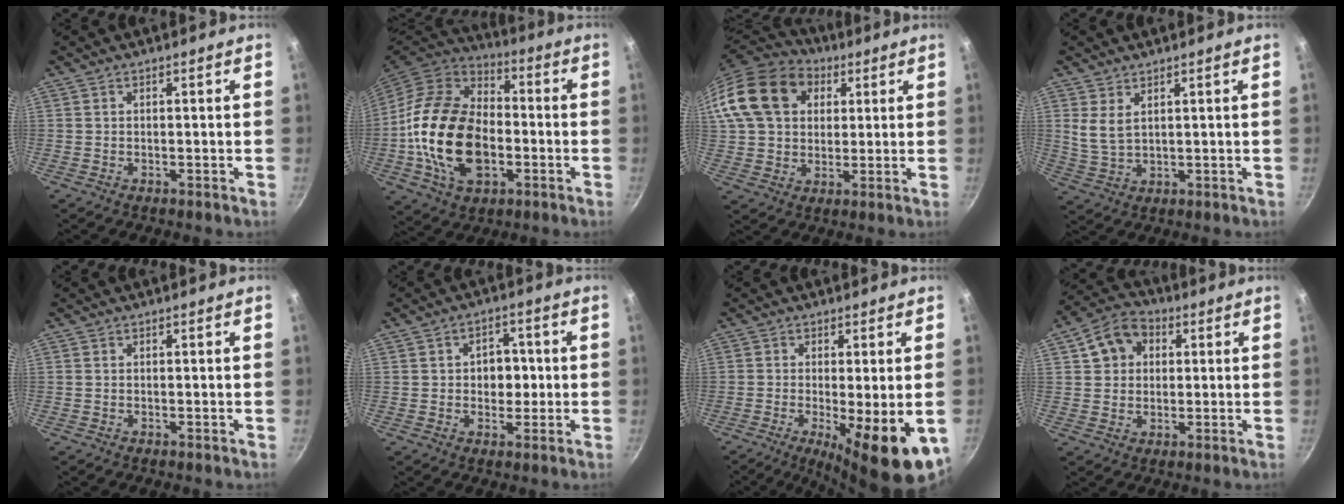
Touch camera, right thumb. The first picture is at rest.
{"total": 23.1, "force": [-3.6, 15.0, 17.2], "torque": [-0.295, 0.028, -0.068]}
{"total": 19.4, "force": [6.0, 14.7, 11.0], "torque": [-0.195, 0.016, 0.099]}
{"total": 4.5, "force": [2.1, 2.3, 3.2], "torque": [-0.060, -0.020, 0.047]}
{"total": 0.0}
{"total": 5.7, "force": [0.1, 4.5, 3.5], "torque": [-0.013, 0.005, -0.002]}
{"total": 13.7, "force": [-3.9, 3.3, 12.7], "torque": [-0.183, -0.017, -0.048]}
{"total": 9.3, "force": [2.7, 7.5, 4.8], "torque": [-0.057, 0.012, 0.033]}